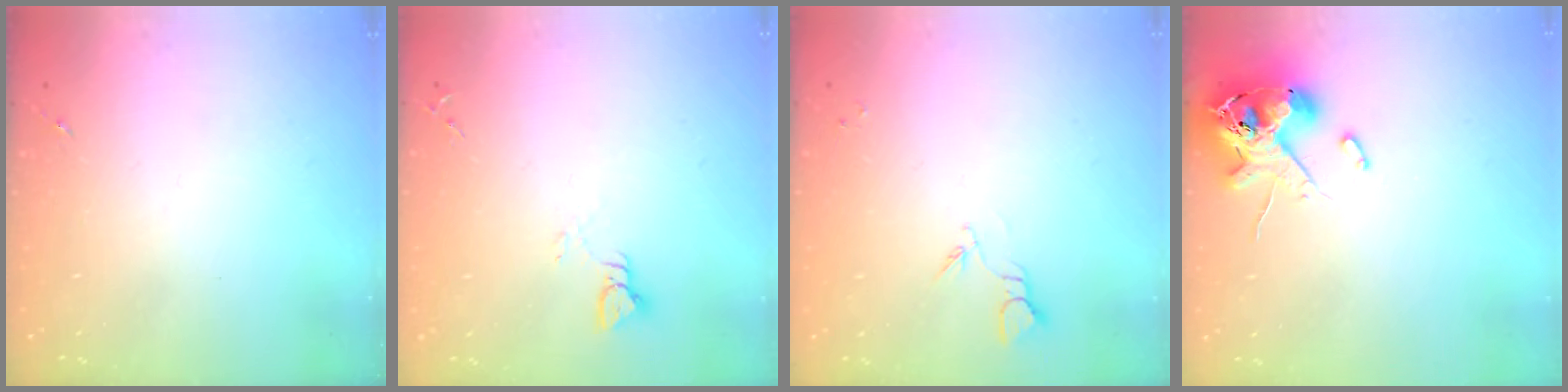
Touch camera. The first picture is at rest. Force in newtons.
{"total": 3.8, "press": 3.8, "slide": 0.4}
{"total": 3.6, "press": 3.5, "slide": 0.4}
{"total": 12.8, "press": 12.6, "slide": 2.3}